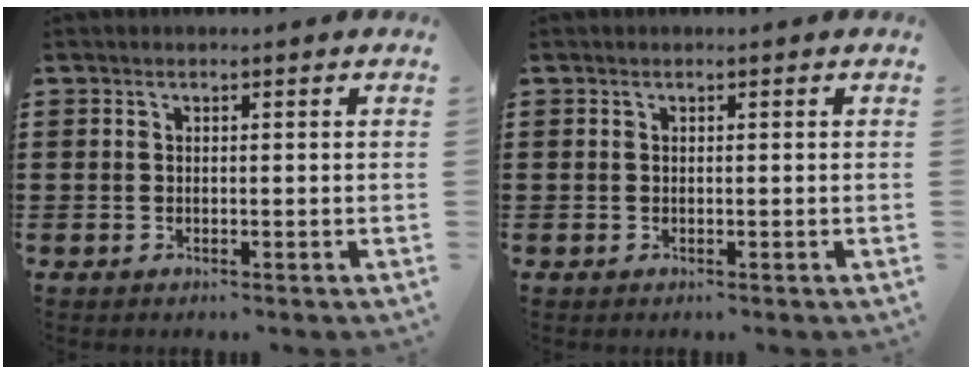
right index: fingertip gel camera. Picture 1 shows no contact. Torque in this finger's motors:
{"motor_torque": [-0.09, 0.02, 0.00, 0.00]}